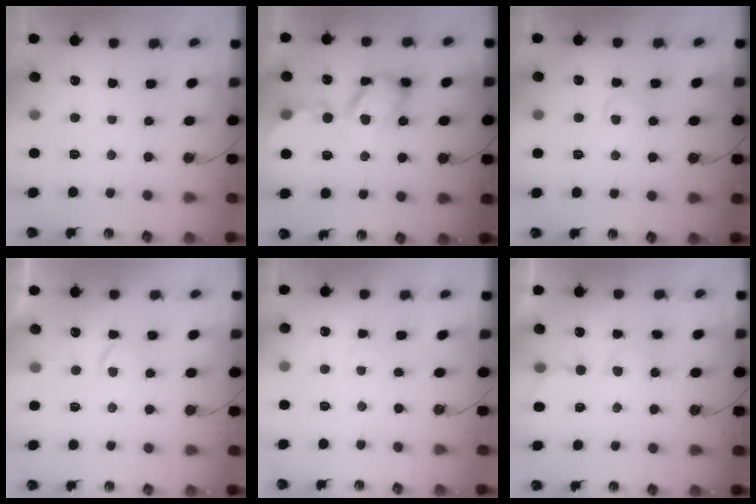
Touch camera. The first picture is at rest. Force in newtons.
{"total": 14.7, "press": 14.6, "slide": 1.2}
{"total": 3.5, "press": 3.5, "slide": 0.5}
{"total": 3.1, "press": 3.1, "slide": 0.4}
{"total": 2.4, "press": 2.4, "slide": 0.2}
{"total": 4.5, "press": 4.5, "slide": 0.6}